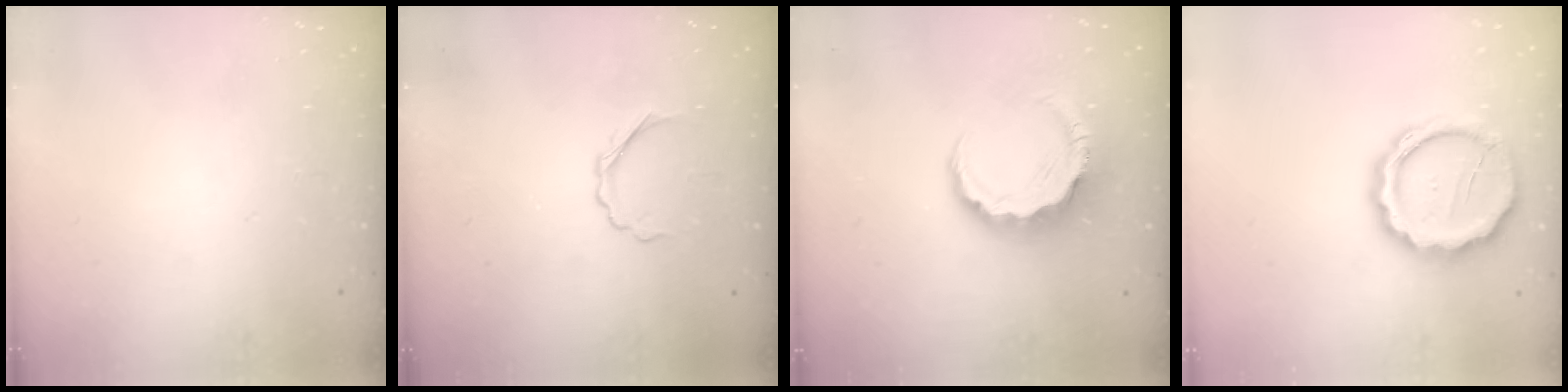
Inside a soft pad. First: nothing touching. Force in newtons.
{"total": 3.1, "press": 2.9, "slide": 1.1}
{"total": 8.3, "press": 8.1, "slide": 1.8}
{"total": 14.1, "press": 13.9, "slide": 2.2}